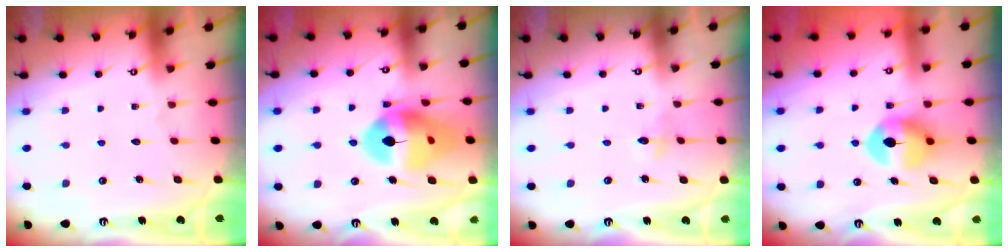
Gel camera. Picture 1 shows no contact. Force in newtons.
{"total": 15.3, "press": 15.2, "slide": 1.8}
{"total": 2.6, "press": 2.6, "slide": 0.3}
{"total": 9.2, "press": 9.2, "slide": 1.1}